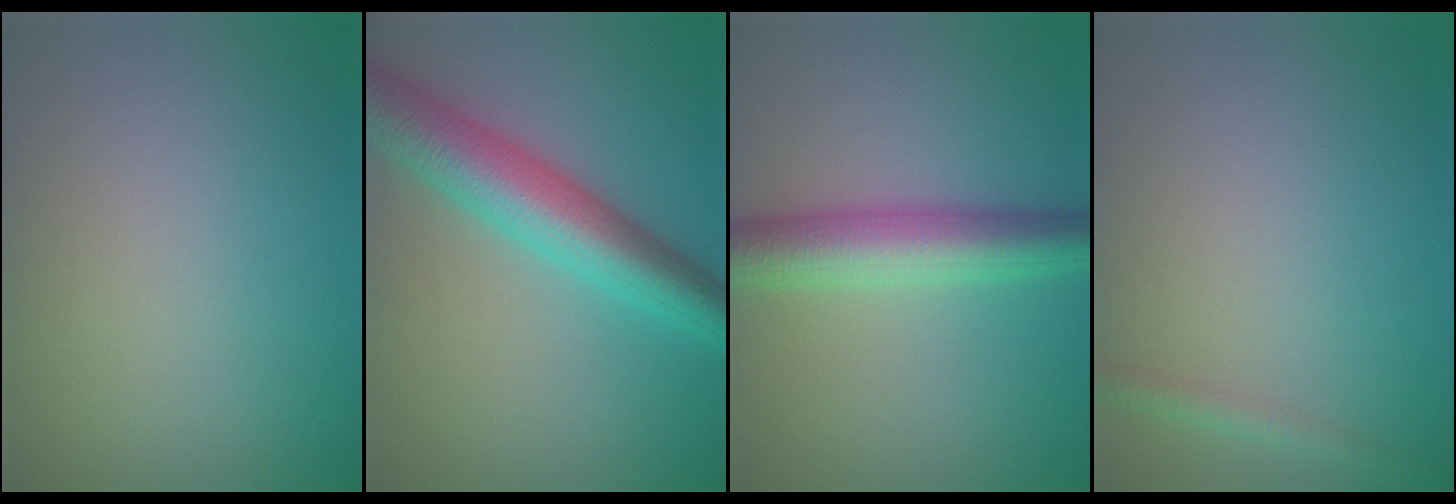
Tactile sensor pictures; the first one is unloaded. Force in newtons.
{"total": 7.5, "press": 7.5, "slide": 0.2}
{"total": 6.0, "press": 6.0, "slide": 0.1}
{"total": 1.3, "press": 1.3, "slide": 0.1}